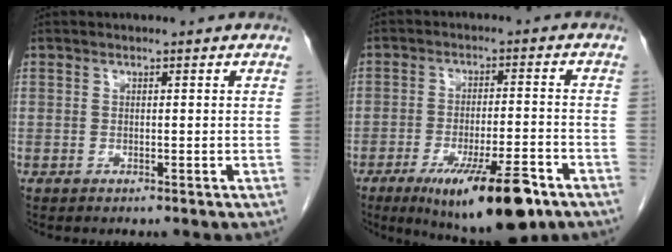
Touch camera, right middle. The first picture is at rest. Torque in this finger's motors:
{"motor_torque": [1.27, -0.87, 0.54, 0.15]}